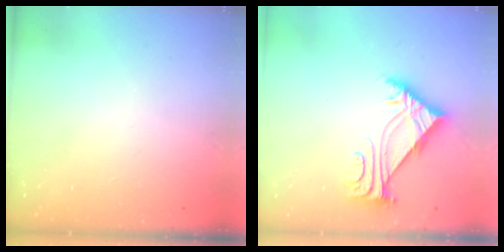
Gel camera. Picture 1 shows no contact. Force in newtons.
{"total": 5.4, "press": 5.2, "slide": 1.1}